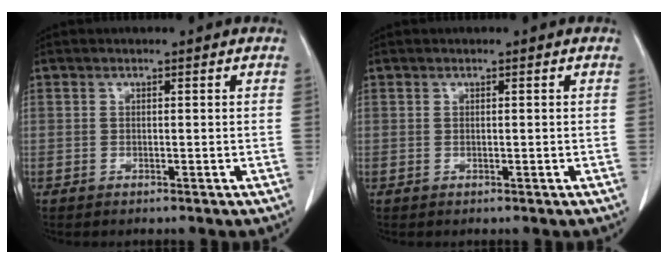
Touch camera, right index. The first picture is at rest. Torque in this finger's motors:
{"motor_torque": [0.00, 0.00, 0.00, -0.01]}